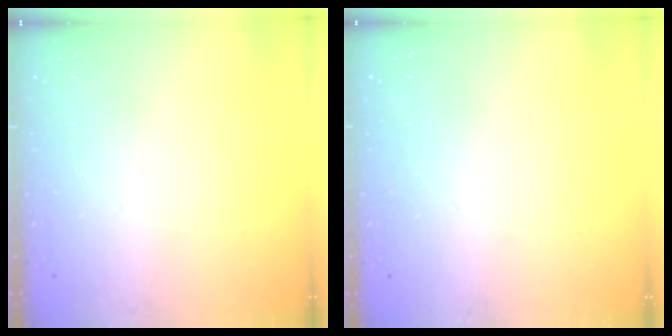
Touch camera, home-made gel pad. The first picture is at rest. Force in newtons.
{"total": 0.7, "press": 0.6, "slide": 0.1}